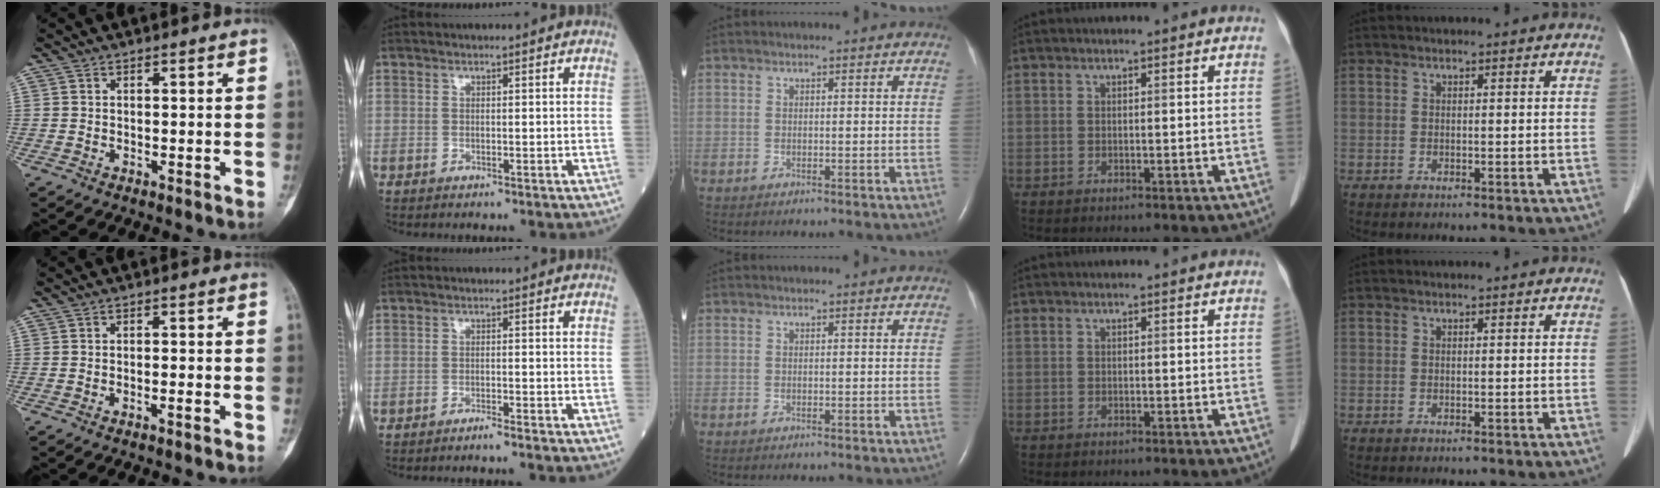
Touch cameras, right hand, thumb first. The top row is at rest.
{"thumb": {"total": 1.1, "force": [-0.7, 0.1, 0.8], "torque": [-0.021, 0.010, -0.009]}, "index": {"total": 1.9, "force": [-1.7, -0.4, 0.7], "torque": [-0.011, 0.003, -0.026]}}